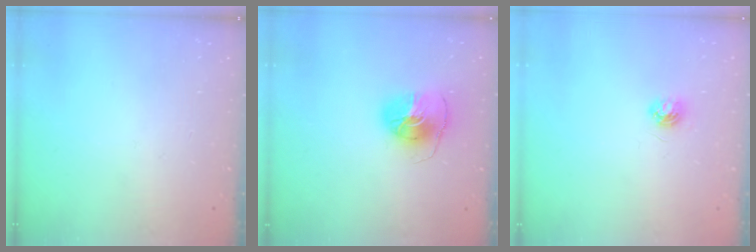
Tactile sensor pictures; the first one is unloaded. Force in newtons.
{"total": 8.6, "press": 8.6, "slide": 0.9}
{"total": 5.2, "press": 5.1, "slide": 0.6}